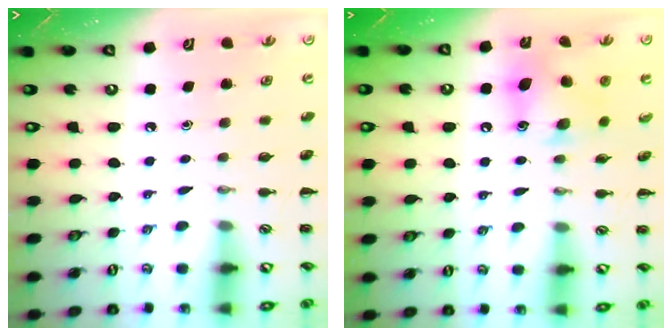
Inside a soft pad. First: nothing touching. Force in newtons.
{"total": 9.9, "press": 9.8, "slide": 1.6}